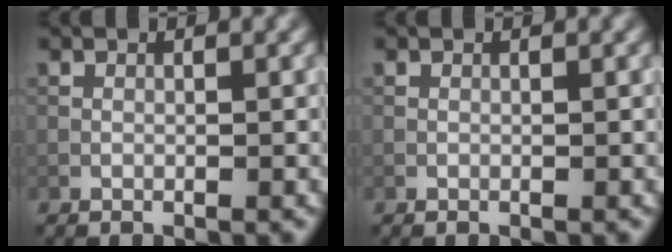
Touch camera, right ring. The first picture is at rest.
{"total": 0.0}